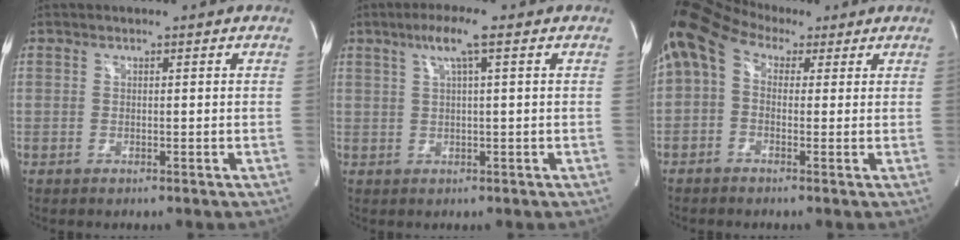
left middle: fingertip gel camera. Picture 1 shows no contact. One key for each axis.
{"total": 4.4, "fx": 2.0, "fy": -0.2, "fz": 3.9, "tx": -0.076, "ty": 0.009, "tz": 0.037}
{"total": 10.1, "fx": 4.2, "fy": 6.2, "fz": 6.8, "tx": -0.145, "ty": 0.067, "tz": 0.067}